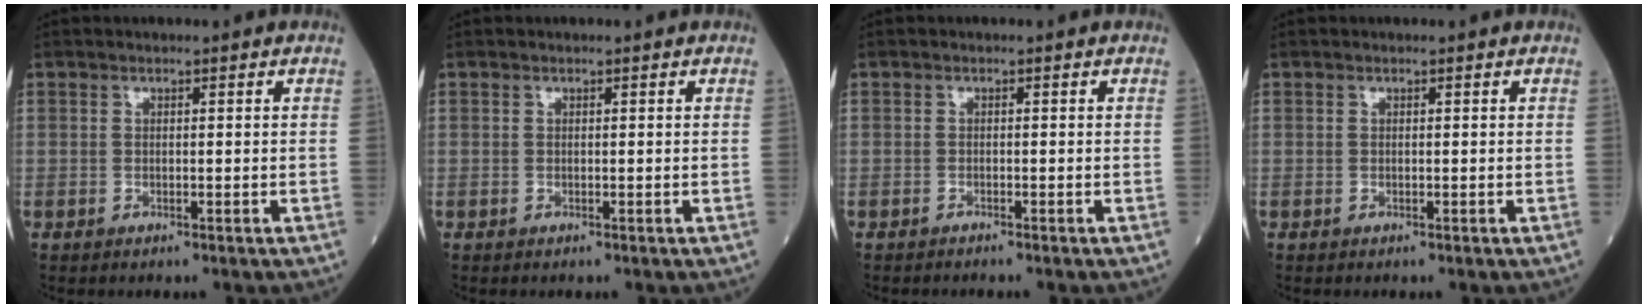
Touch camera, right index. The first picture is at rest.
{"total": 0.0}
{"total": 1.3, "force": [-1.2, -0.1, 0.5], "torque": [-0.007, 0.002, -0.016]}
{"total": 0.0}